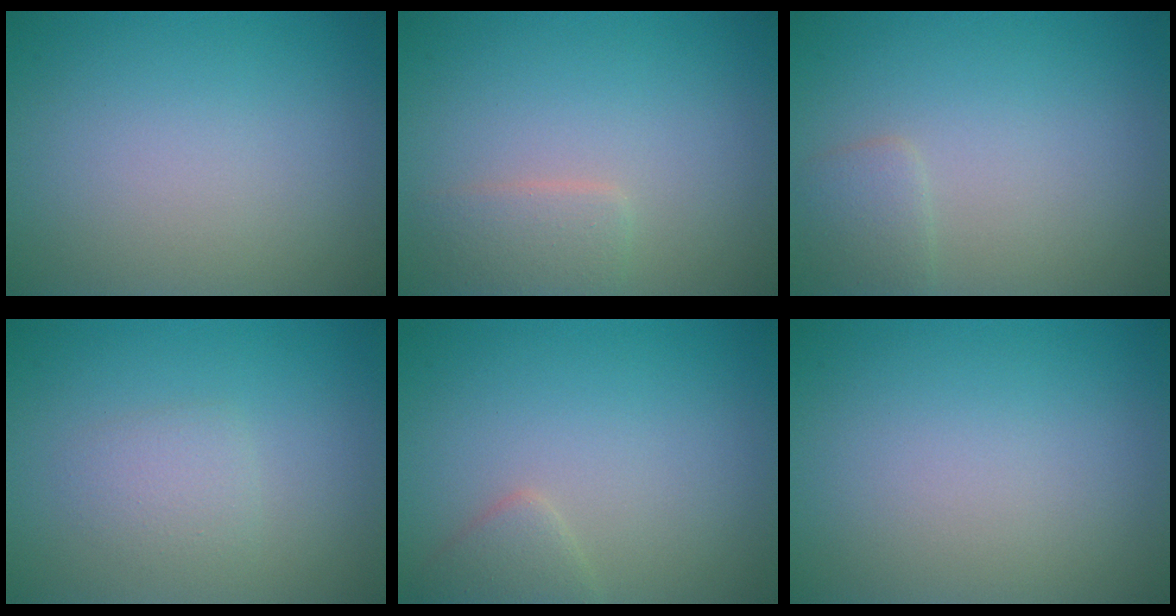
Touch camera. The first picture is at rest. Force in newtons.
{"total": 2.0, "press": 2.0, "slide": 0.1}
{"total": 1.5, "press": 1.5, "slide": 0.0}
{"total": 1.6, "press": 1.6, "slide": 0.1}
{"total": 1.6, "press": 1.6, "slide": 0.1}
{"total": 0.0}